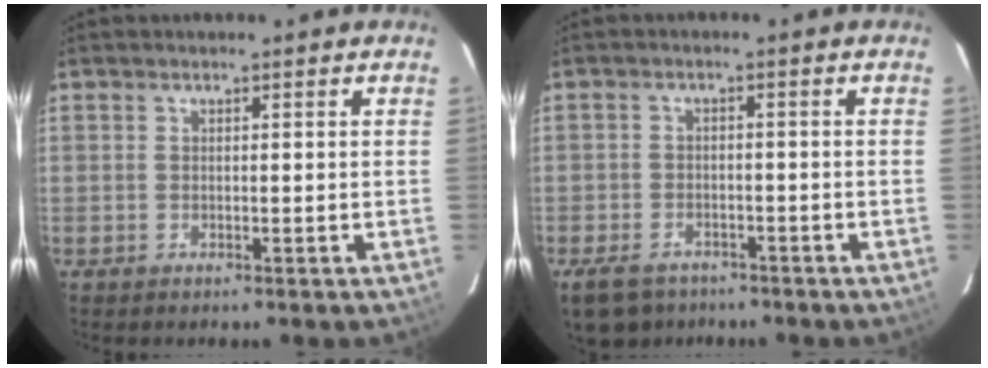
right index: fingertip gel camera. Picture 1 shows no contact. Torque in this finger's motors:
{"motor_torque": [1.33, -0.81, 0.26, 0.04]}